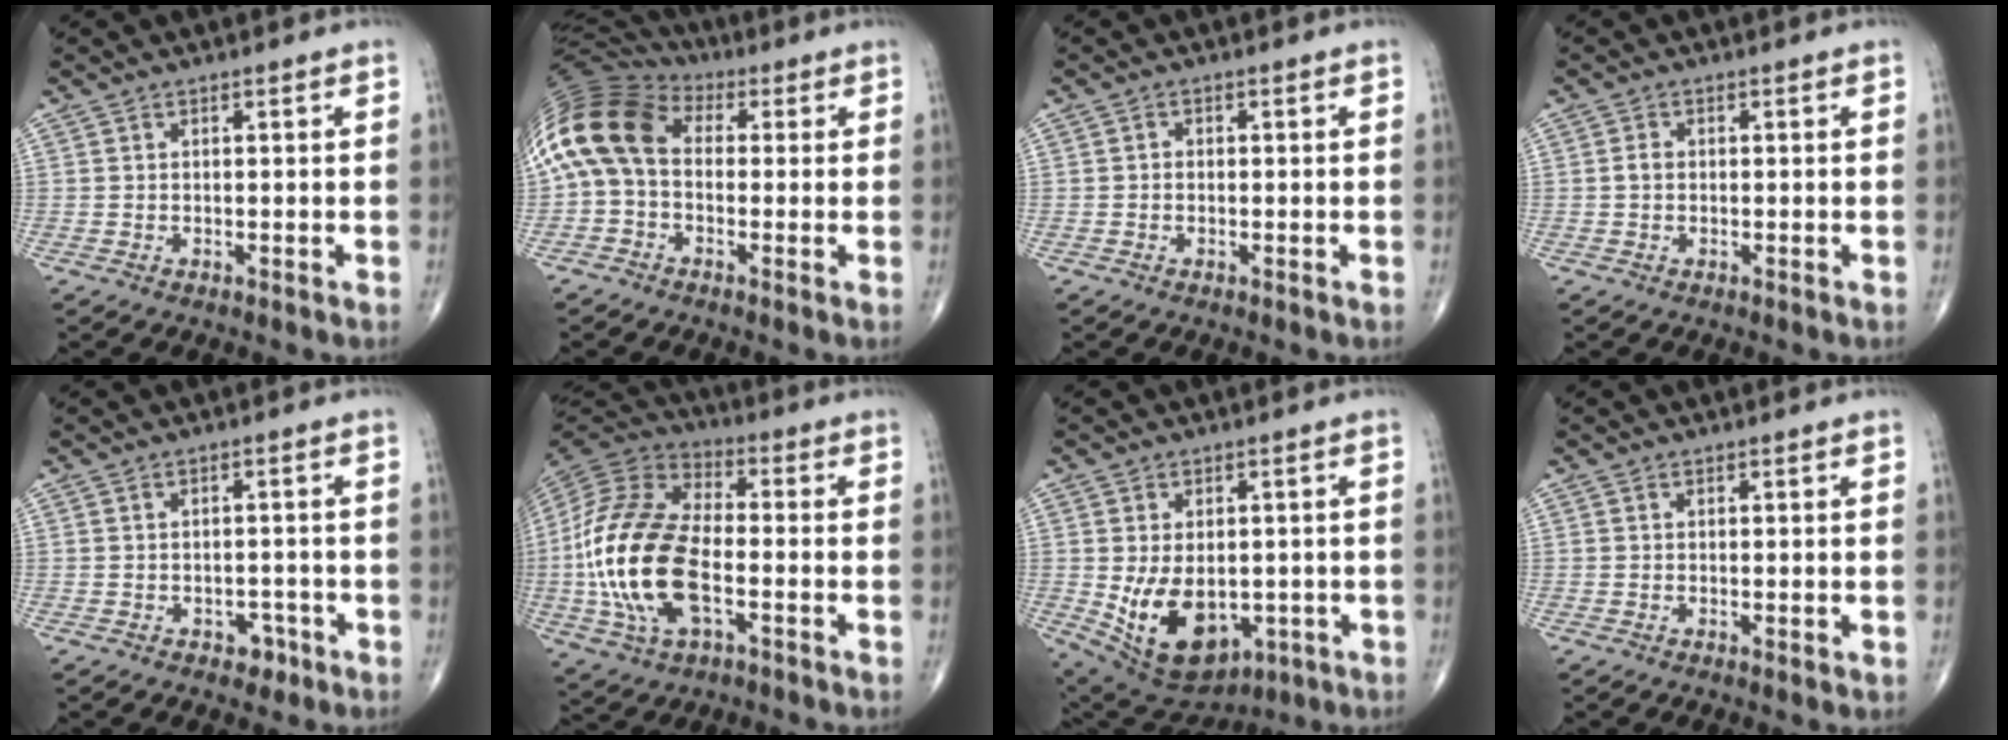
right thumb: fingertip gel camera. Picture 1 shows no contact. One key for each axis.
{"total": 14.2, "fx": 0.7, "fy": 9.8, "fz": 10.2, "tx": -0.207, "ty": 0.040, "tz": 0.000}
{"total": 0.7, "fx": -0.1, "fy": 0.7, "fz": 0.3, "tx": 0.002, "ty": 0.002, "tz": -0.006}
{"total": 1.4, "fx": -0.1, "fy": 1.0, "fz": 0.9, "tx": -0.013, "ty": 0.004, "tz": -0.003}
{"total": 3.5, "fx": -1.9, "fy": 2.5, "fz": 1.7, "tx": -0.002, "ty": 0.014, "tz": -0.022}
{"total": 22.1, "fx": -3.8, "fy": 11.5, "fz": 18.4, "tx": -0.388, "ty": 0.015, "tz": -0.072}
{"total": 14.4, "fx": -2.6, "fy": 9.3, "fz": 10.6, "tx": -0.161, "ty": -0.007, "tz": -0.011}
{"total": 0.9, "fx": 0.0, "fy": 0.3, "fz": 0.9, "tx": -0.017, "ty": -0.005, "tz": -0.001}